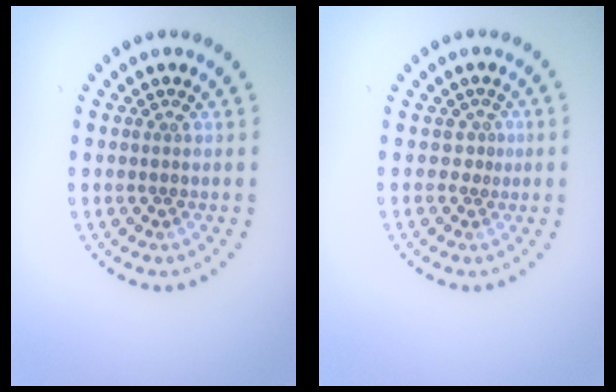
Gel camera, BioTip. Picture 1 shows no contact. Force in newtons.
{"total": 0.6, "press": 0.1, "slide": 0.6}